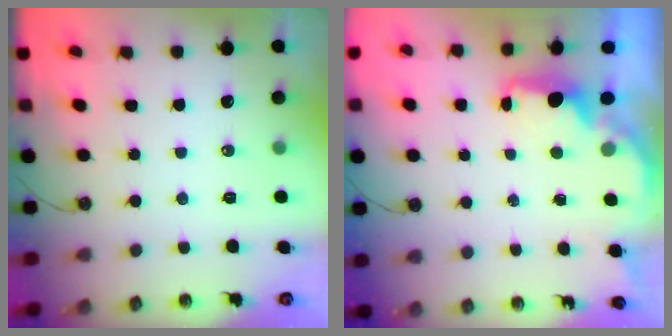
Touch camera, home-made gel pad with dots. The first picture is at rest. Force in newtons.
{"total": 2.2, "press": 2.1, "slide": 0.6}